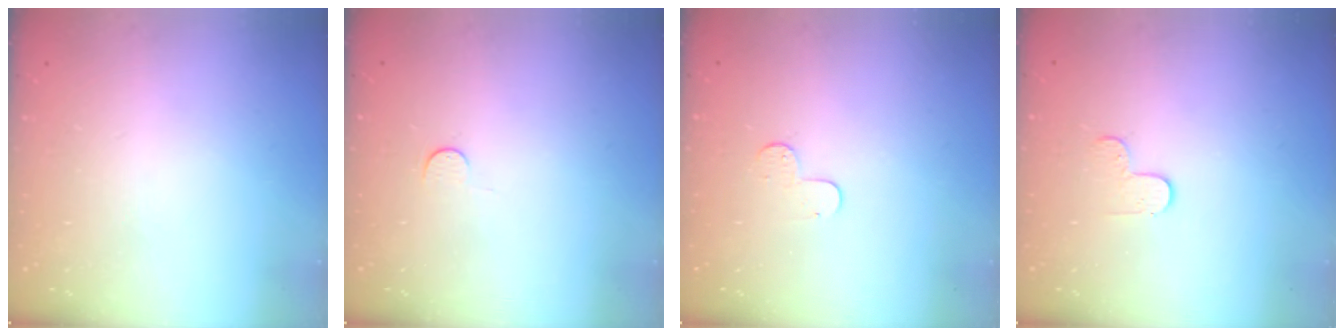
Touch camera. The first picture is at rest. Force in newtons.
{"total": 2.8, "press": 2.8, "slide": 0.4}
{"total": 4.3, "press": 4.3, "slide": 0.4}
{"total": 3.6, "press": 3.6, "slide": 0.4}